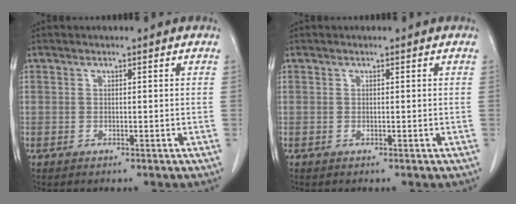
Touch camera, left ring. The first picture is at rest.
{"total": 0.0}